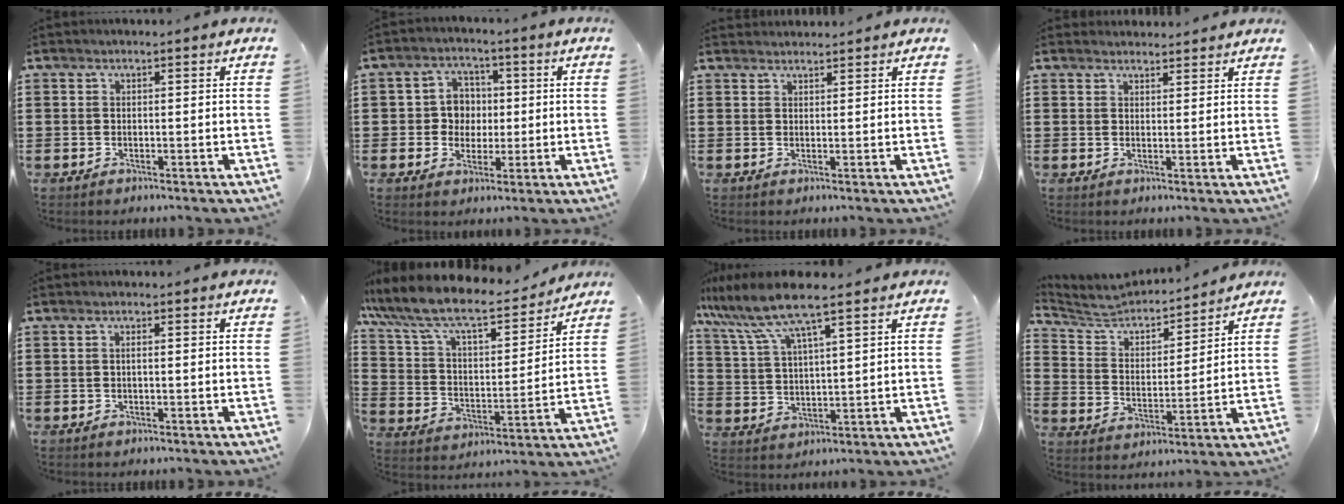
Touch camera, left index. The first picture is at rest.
{"total": 5.3, "force": [0.5, 4.9, 2.0], "torque": [-0.052, 0.013, 0.005]}
{"total": 1.4, "force": [1.4, 0.2, 0.0], "torque": [-0.002, 0.000, 0.028]}
{"total": 2.0, "force": [2.0, 0.4, -0.1], "torque": [-0.004, 0.000, 0.039]}
{"total": 0.9, "force": [0.0, 0.2, 0.9], "torque": [-0.016, -0.002, 0.000]}
{"total": 9.7, "force": [8.6, 1.7, 4.3], "torque": [-0.119, -0.052, 0.146]}
{"total": 9.2, "force": [7.1, 0.9, 5.8], "torque": [-0.134, -0.023, 0.124]}
{"total": 4.9, "force": [4.7, 1.0, 1.0], "torque": [-0.046, -0.036, 0.076]}